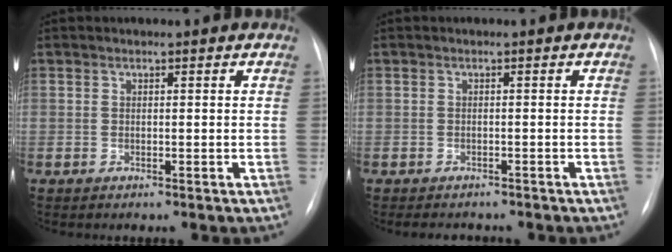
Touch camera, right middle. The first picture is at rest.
{"total": 4.1, "force": [-3.6, 1.5, 1.3], "torque": [-0.014, -0.003, -0.043]}